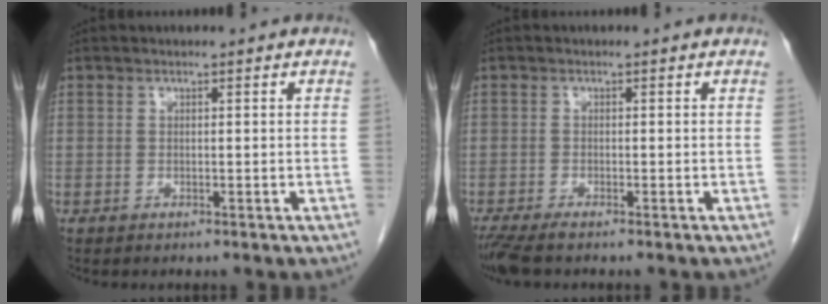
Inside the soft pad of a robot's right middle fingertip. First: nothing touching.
{"total": 3.6, "force": [-2.9, 0.5, 2.1], "torque": [-0.041, -0.010, -0.054]}